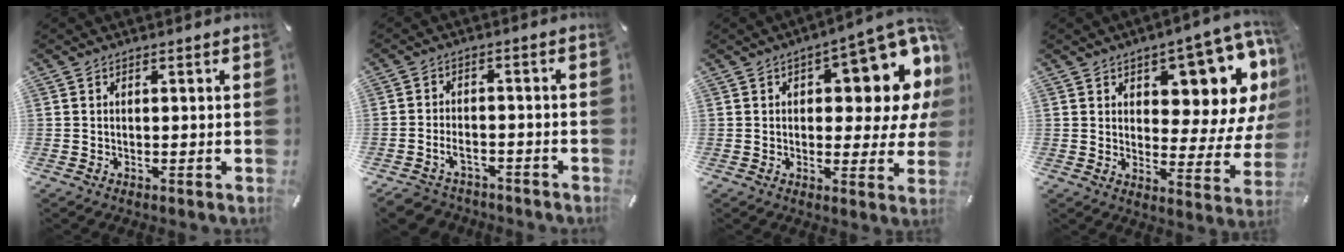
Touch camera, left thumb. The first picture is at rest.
{"total": 5.2, "force": [-2.9, 3.5, 2.5], "torque": [-0.060, 0.011, -0.057]}
{"total": 15.7, "force": [6.5, 6.9, 12.6], "torque": [-0.145, -0.053, 0.101]}
{"total": 13.1, "force": [8.5, 5.9, 8.0], "torque": [-0.088, -0.088, 0.139]}